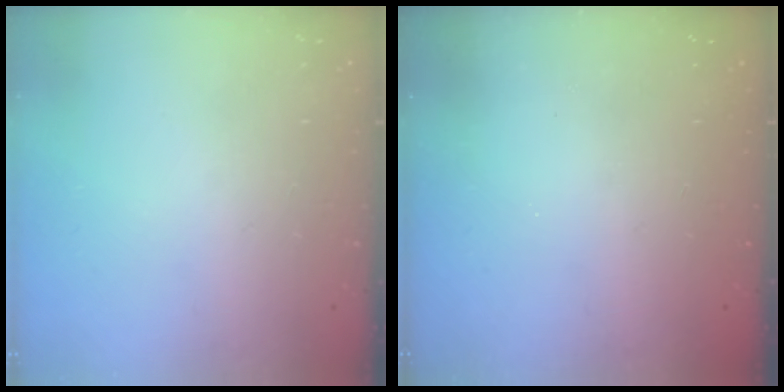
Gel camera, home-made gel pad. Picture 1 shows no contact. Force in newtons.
{"total": 2.3, "press": 2.2, "slide": 0.8}